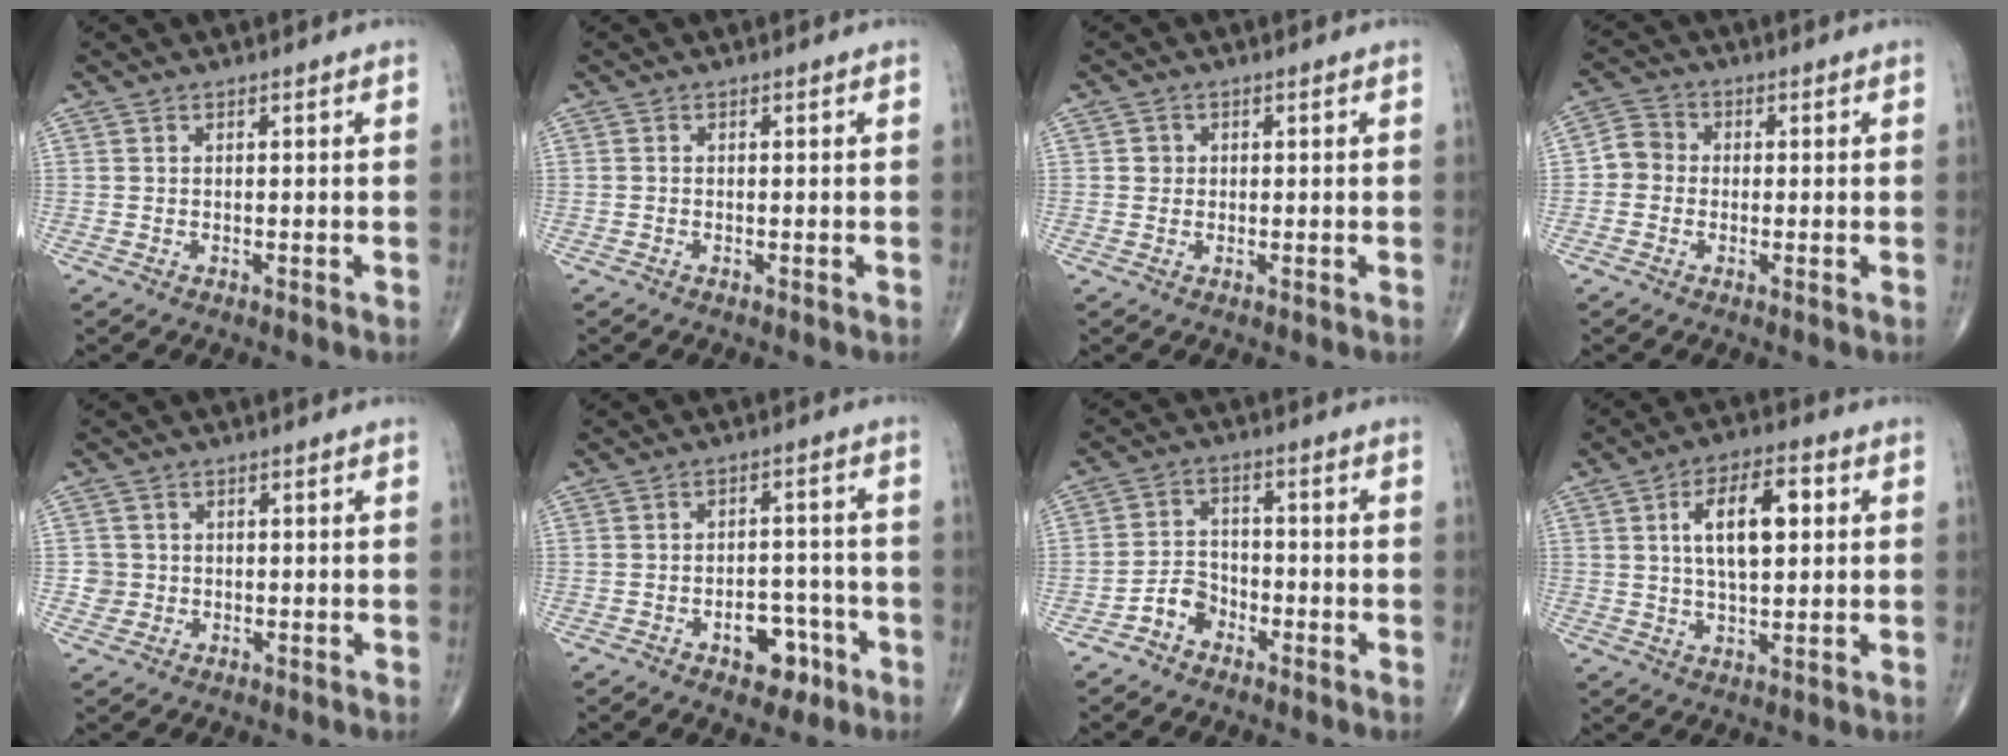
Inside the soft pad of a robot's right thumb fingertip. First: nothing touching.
{"total": 0.0}
{"total": 1.5, "force": [0.1, 1.5, 0.4], "torque": [0.003, 0.003, 0.000]}
{"total": 4.4, "force": [-0.6, 4.1, 1.5], "torque": [-0.011, 0.013, -0.024]}
{"total": 2.4, "force": [-0.2, 2.4, 0.0], "torque": [0.018, 0.008, -0.007]}
{"total": 7.2, "force": [-3.6, 4.5, 4.3], "torque": [-0.030, 0.036, -0.047]}
{"total": 4.9, "force": [-3.1, 3.5, 1.6], "torque": [-0.011, 0.028, -0.064]}
{"total": 11.7, "force": [2.6, 5.3, 10.1], "torque": [-0.158, 0.008, 0.042]}